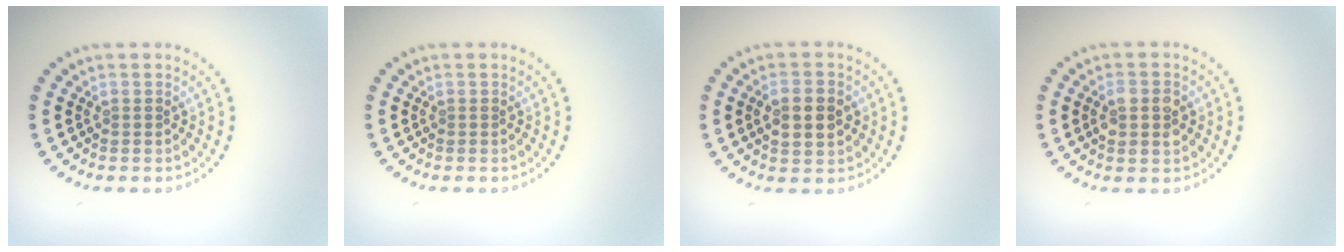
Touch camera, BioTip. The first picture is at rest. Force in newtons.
{"total": 0.0}
{"total": 4.2, "press": 4.2, "slide": 0.1}
{"total": 2.9, "press": 2.9, "slide": 0.2}